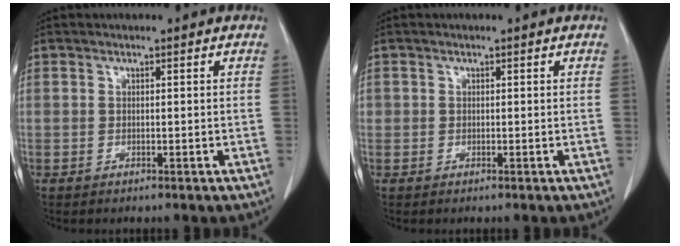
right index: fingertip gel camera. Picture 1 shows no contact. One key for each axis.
{"total": 0.5, "fx": 0.0, "fy": 0.5, "fz": 0.0, "tx": 0.008, "ty": 0.005, "tz": -0.003}